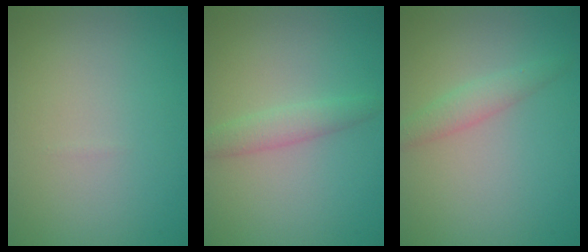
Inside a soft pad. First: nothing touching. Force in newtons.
{"total": 1.9, "press": 1.9, "slide": 0.1}
{"total": 1.8, "press": 1.8, "slide": 0.1}